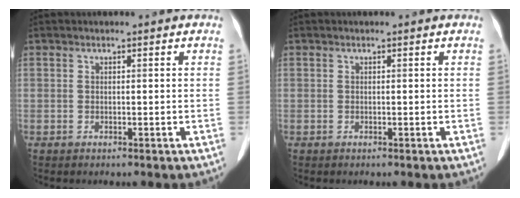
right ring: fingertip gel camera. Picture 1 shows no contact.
{"total": 0.0}